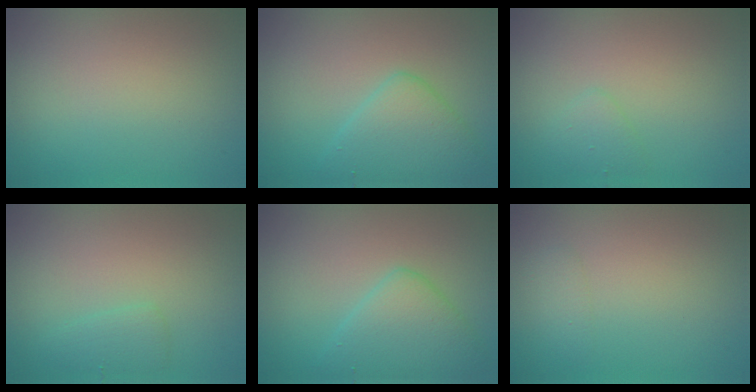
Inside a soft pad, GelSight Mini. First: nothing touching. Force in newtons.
{"total": 4.2, "press": 4.2, "slide": 0.0}
{"total": 1.2, "press": 1.2, "slide": 0.0}
{"total": 1.4, "press": 1.4, "slide": 0.1}
{"total": 4.2, "press": 4.2, "slide": 0.0}
{"total": 0.9, "press": 0.9, "slide": 0.1}